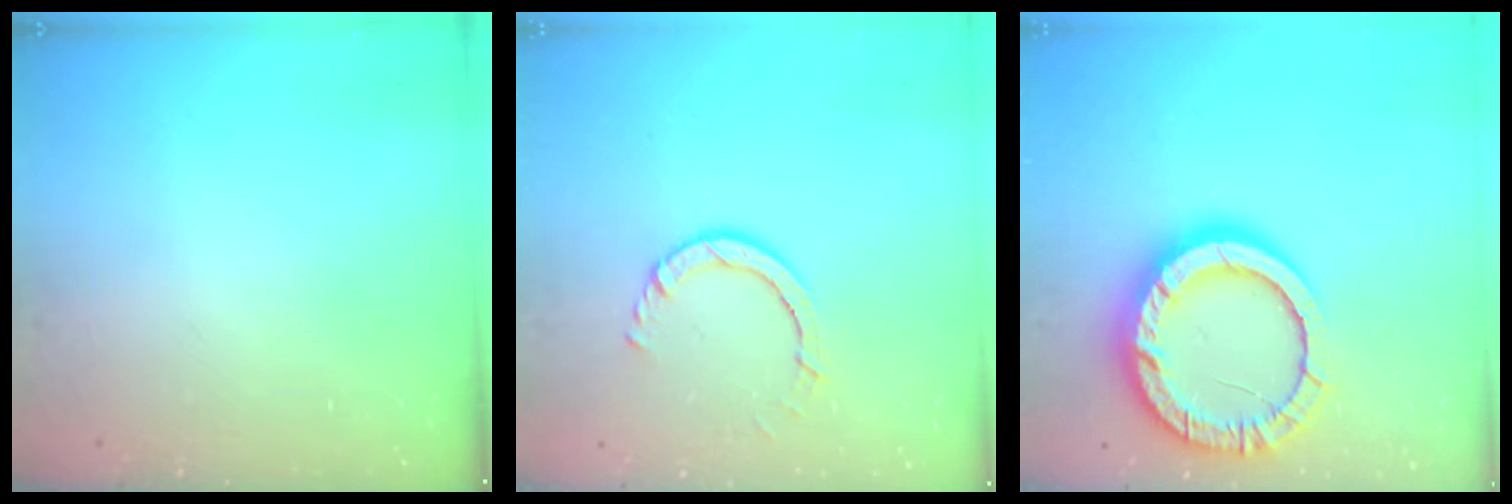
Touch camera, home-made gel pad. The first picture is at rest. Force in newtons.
{"total": 3.8, "press": 3.8, "slide": 0.5}
{"total": 17.9, "press": 17.9, "slide": 1.7}